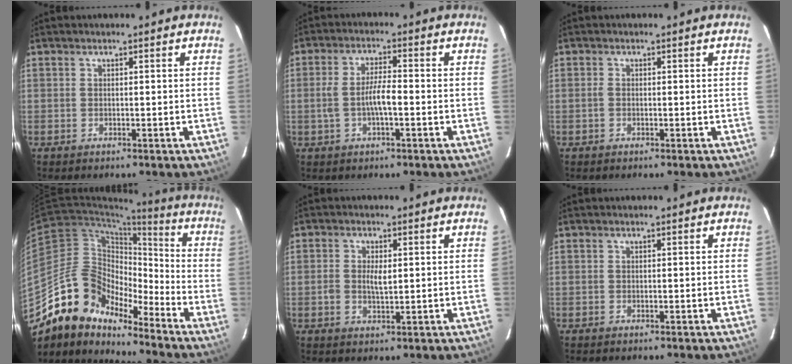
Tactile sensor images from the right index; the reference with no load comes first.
{"total": 5.5, "force": [-1.4, 1.3, 5.2], "torque": [-0.103, 0.005, -0.023]}
{"total": 0.8, "force": [-0.2, 0.5, 0.6], "torque": [-0.013, 0.001, -0.006]}
{"total": 13.6, "force": [-11.9, 5.9, 3.1], "torque": [-0.055, 0.035, -0.230]}
{"total": 3.3, "force": [0.1, 1.6, 2.8], "torque": [-0.055, 0.000, 0.001]}
{"total": 0.0}